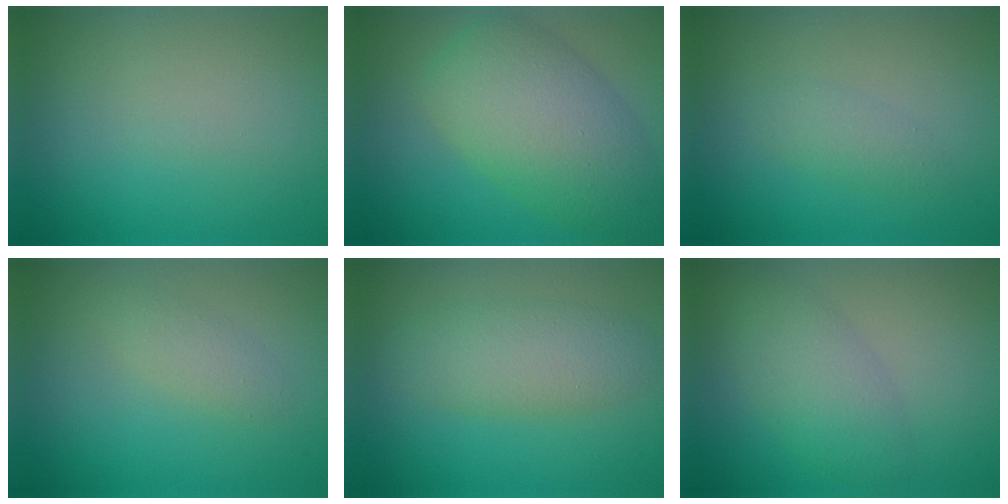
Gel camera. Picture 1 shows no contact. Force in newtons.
{"total": 8.3, "press": 8.3, "slide": 0.2}
{"total": 1.5, "press": 1.5, "slide": 0.1}
{"total": 1.5, "press": 1.5, "slide": 0.0}
{"total": 4.0, "press": 4.0, "slide": 0.1}
{"total": 4.1, "press": 4.1, "slide": 0.3}